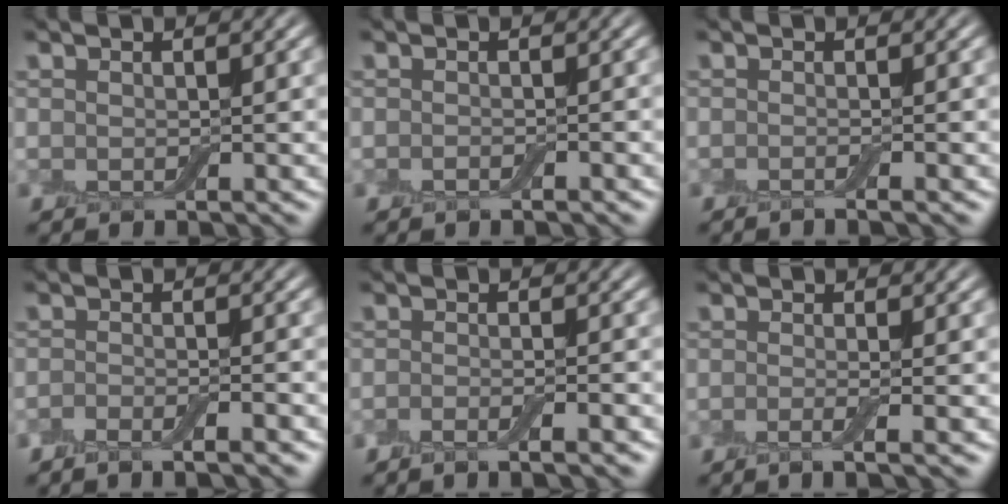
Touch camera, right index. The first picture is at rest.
{"total": 0.6, "force": [-0.4, 0.2, 0.5], "torque": [-0.009, -0.001, -0.007]}
{"total": 1.2, "force": [-0.6, 0.3, 1.1], "torque": [-0.007, -0.005, -0.014]}
{"total": 2.6, "force": [-1.8, 0.4, 1.8], "torque": [-0.034, 0.001, -0.035]}
{"total": 2.5, "force": [-1.4, 0.5, 2.0], "torque": [-0.026, 0.002, -0.029]}
{"total": 2.1, "force": [-0.5, 0.7, 1.9], "torque": [-0.022, -0.006, -0.016]}